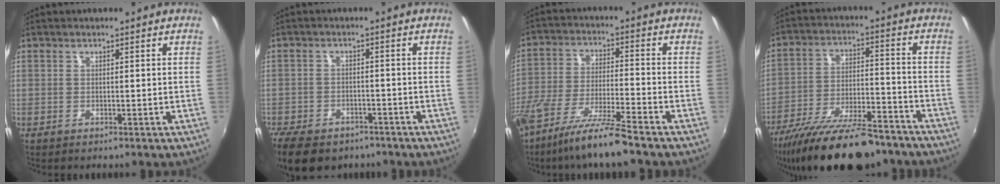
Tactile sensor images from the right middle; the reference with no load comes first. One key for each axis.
{"total": 12.1, "fx": -8.8, "fy": 6.3, "fz": 5.5, "tx": -0.139, "ty": -0.020, "tz": -0.140}
{"total": 12.9, "fx": -10.3, "fy": -0.3, "fz": 7.8, "tx": -0.157, "ty": -0.030, "tz": -0.185}
{"total": 21.9, "fx": -17.6, "fy": 6.1, "fz": 11.5, "tx": -0.211, "ty": -0.033, "tz": -0.266}